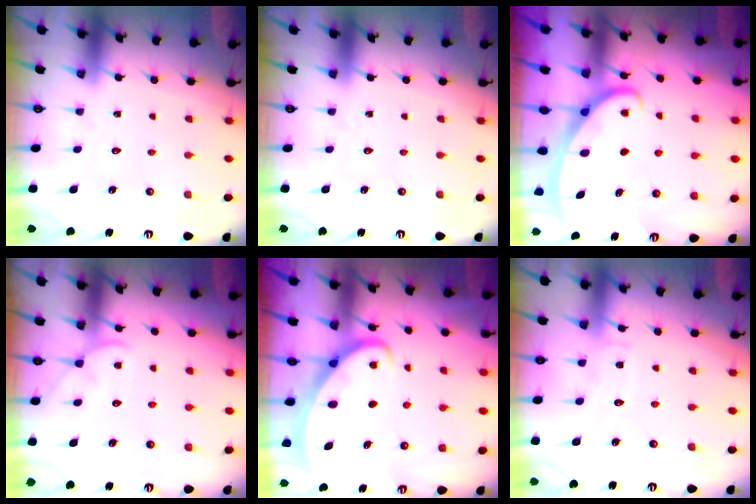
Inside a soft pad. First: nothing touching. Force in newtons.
{"total": 0.0}
{"total": 2.6, "press": 2.6, "slide": 0.4}
{"total": 2.8, "press": 2.8, "slide": 0.3}
{"total": 2.5, "press": 2.5, "slide": 0.3}
{"total": 5.1, "press": 5.0, "slide": 0.5}